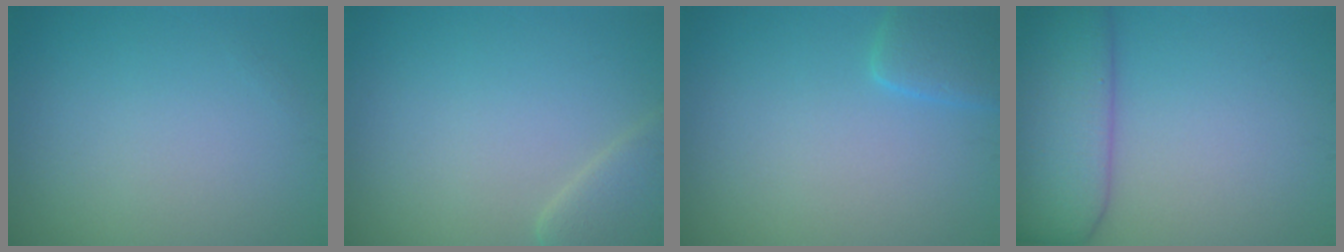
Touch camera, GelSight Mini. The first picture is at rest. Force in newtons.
{"total": 3.2, "press": 3.2, "slide": 0.4}
{"total": 2.6, "press": 2.6, "slide": 0.3}
{"total": 6.7, "press": 6.7, "slide": 0.2}